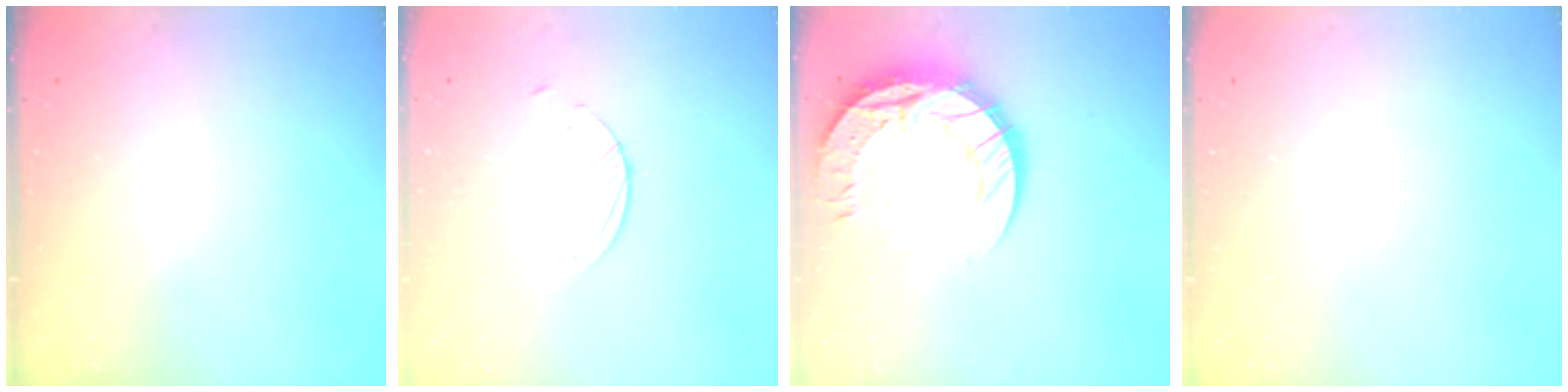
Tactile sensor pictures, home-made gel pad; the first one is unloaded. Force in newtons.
{"total": 2.1, "press": 2.1, "slide": 0.2}
{"total": 16.8, "press": 16.7, "slide": 1.7}
{"total": 0.0}